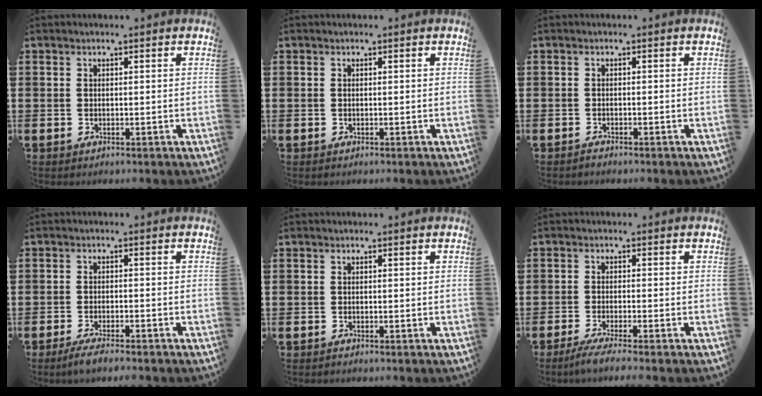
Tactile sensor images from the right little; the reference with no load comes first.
{"total": 0.0}
{"total": 0.6, "force": [-0.6, 0.1, 0.1], "torque": [-0.003, -0.002, -0.012]}
{"total": 2.5, "force": [-2.0, 0.1, 1.4], "torque": [-0.024, 0.002, -0.037]}
{"total": 0.0}
{"total": 2.4, "force": [-1.7, -0.1, 1.7], "torque": [-0.026, -0.003, -0.029]}